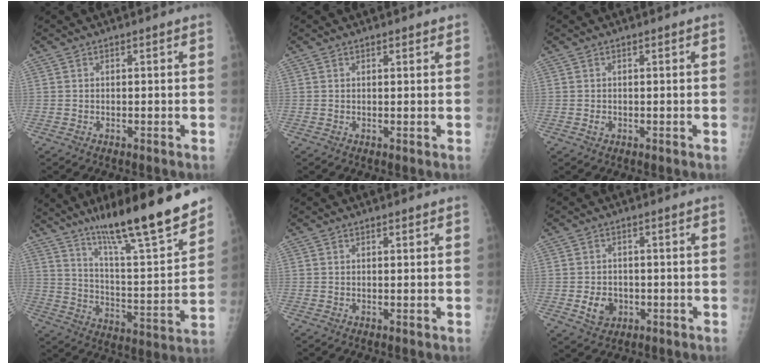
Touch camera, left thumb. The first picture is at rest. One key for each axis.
{"total": 1.1, "fx": 0.8, "fy": 0.4, "fz": 0.6, "tx": -0.008, "ty": -0.004, "tz": 0.010}
{"total": 0.9, "fx": 0.0, "fy": 0.7, "fz": 0.6, "tx": -0.007, "ty": 0.000, "tz": 0.000}
{"total": 22.1, "fx": 16.2, "fy": 3.0, "fz": 14.6, "tx": -0.205, "ty": -0.080, "tz": 0.268}
{"total": 0.8, "fx": 0.5, "fy": 0.2, "fz": 0.5, "tx": -0.008, "ty": -0.002, "tz": 0.008}
{"total": 4.7, "fx": -1.2, "fy": 3.8, "fz": 2.5, "tx": -0.029, "ty": 0.004, "tz": -0.012}